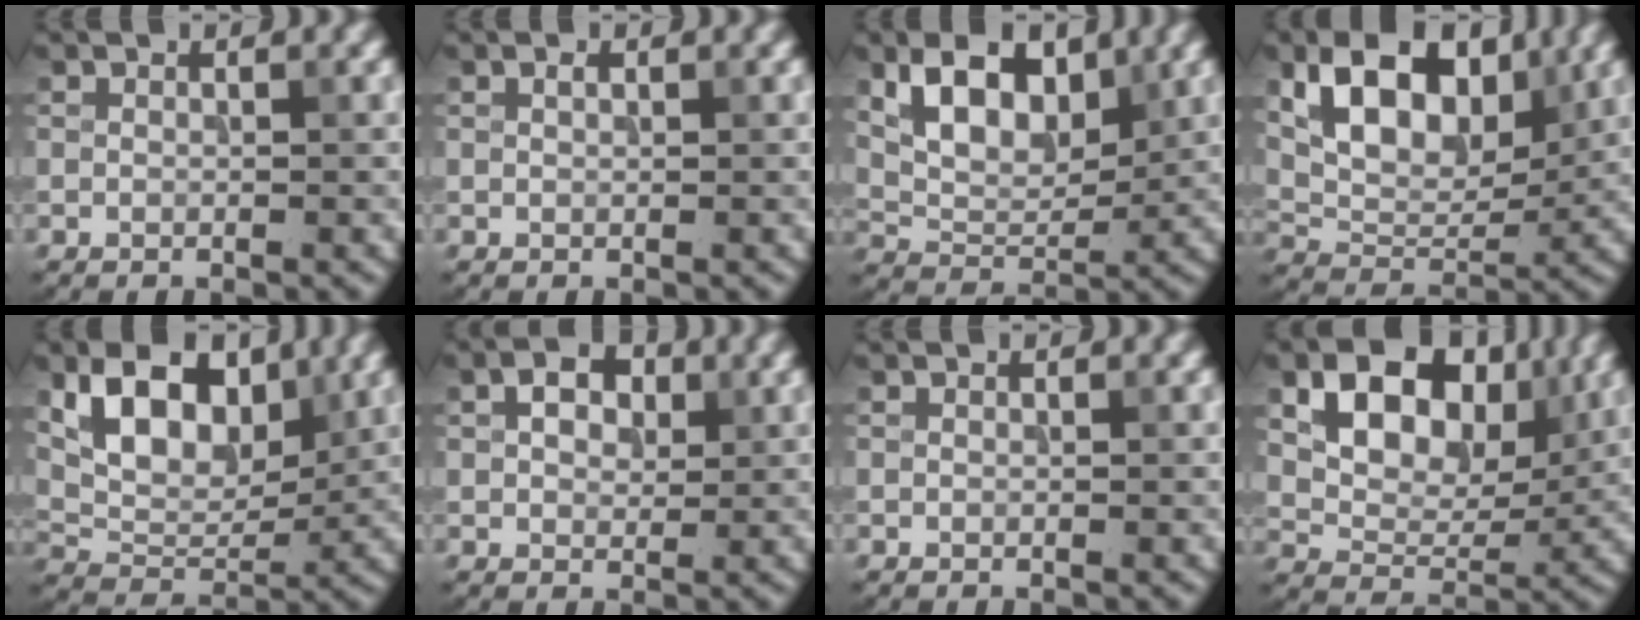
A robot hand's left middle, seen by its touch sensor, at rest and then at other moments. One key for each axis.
{"total": 0.5, "fx": 0.3, "fy": 0.3, "fz": 0.4, "tx": -0.007, "ty": 0.002, "tz": 0.004}
{"total": 6.5, "fx": 2.8, "fy": 3.9, "fz": 4.4, "tx": -0.083, "ty": -0.006, "tz": 0.047}
{"total": 9.0, "fx": 3.4, "fy": 5.4, "fz": 6.2, "tx": -0.107, "ty": -0.006, "tz": 0.059}
{"total": 8.0, "fx": 3.2, "fy": 4.9, "fz": 5.4, "tx": -0.096, "ty": -0.008, "tz": 0.054}
{"total": 3.0, "fx": 1.0, "fy": 2.1, "fz": 1.9, "tx": -0.036, "ty": 0.005, "tz": 0.015}
{"total": 0.0}
{"total": 8.8, "fx": 3.3, "fy": 5.9, "fz": 5.7, "tx": -0.094, "ty": -0.004, "tz": 0.051}